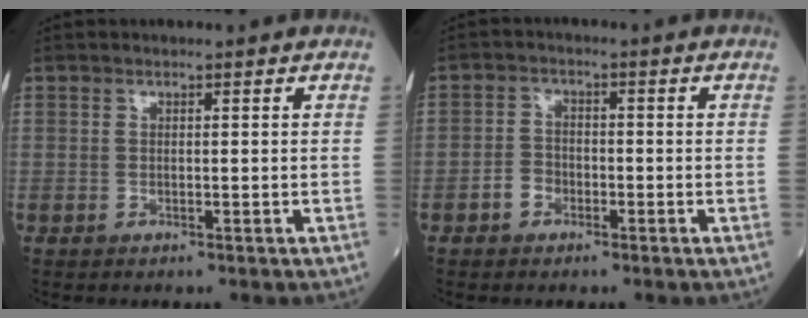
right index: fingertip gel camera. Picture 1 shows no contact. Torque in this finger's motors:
{"motor_torque": [0.55, -0.12, 0.22, 0.01]}